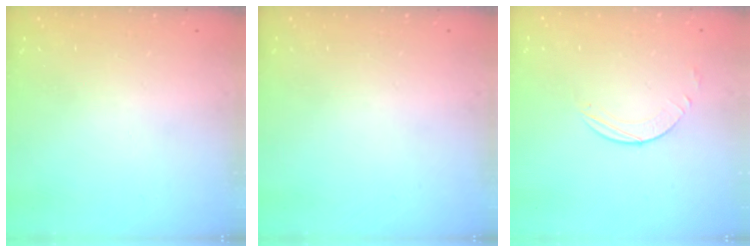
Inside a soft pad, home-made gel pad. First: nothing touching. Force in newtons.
{"total": 0.0}
{"total": 3.9, "press": 3.9, "slide": 0.3}